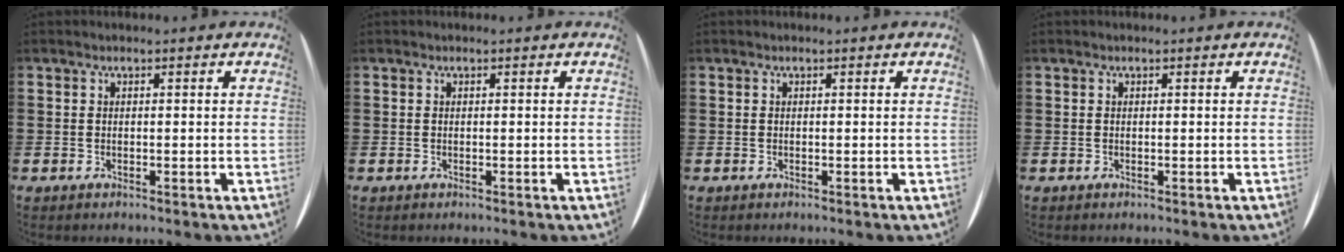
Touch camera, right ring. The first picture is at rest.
{"total": 0.0}
{"total": 0.0}
{"total": 0.0}